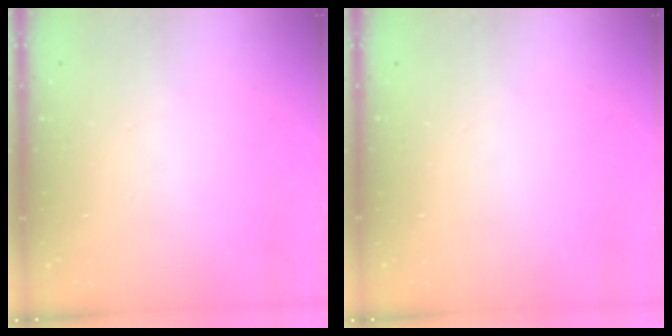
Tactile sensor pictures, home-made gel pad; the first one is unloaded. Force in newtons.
{"total": 0.0}